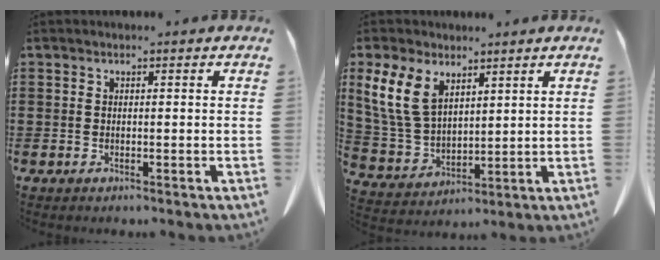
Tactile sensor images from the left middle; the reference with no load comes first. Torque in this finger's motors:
{"motor_torque": [1.92, -0.22, 0.44, 0.17]}